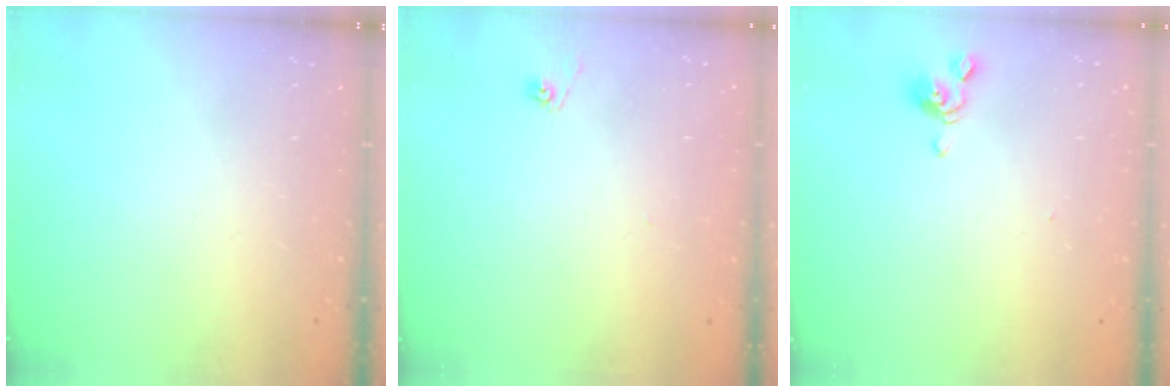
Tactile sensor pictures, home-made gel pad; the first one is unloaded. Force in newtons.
{"total": 3.9, "press": 3.9, "slide": 0.2}
{"total": 0.7, "press": 0.6, "slide": 0.5}